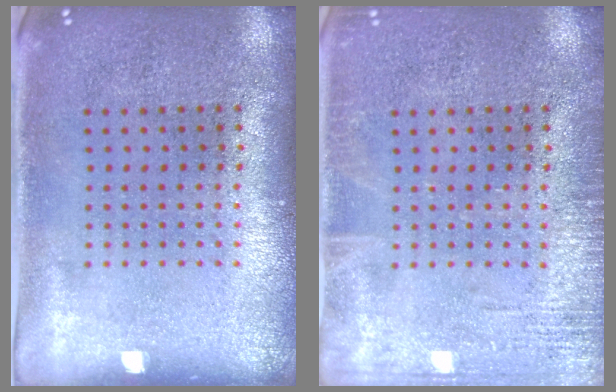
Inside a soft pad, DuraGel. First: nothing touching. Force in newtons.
{"total": 2.4, "press": 2.4, "slide": 0.3}